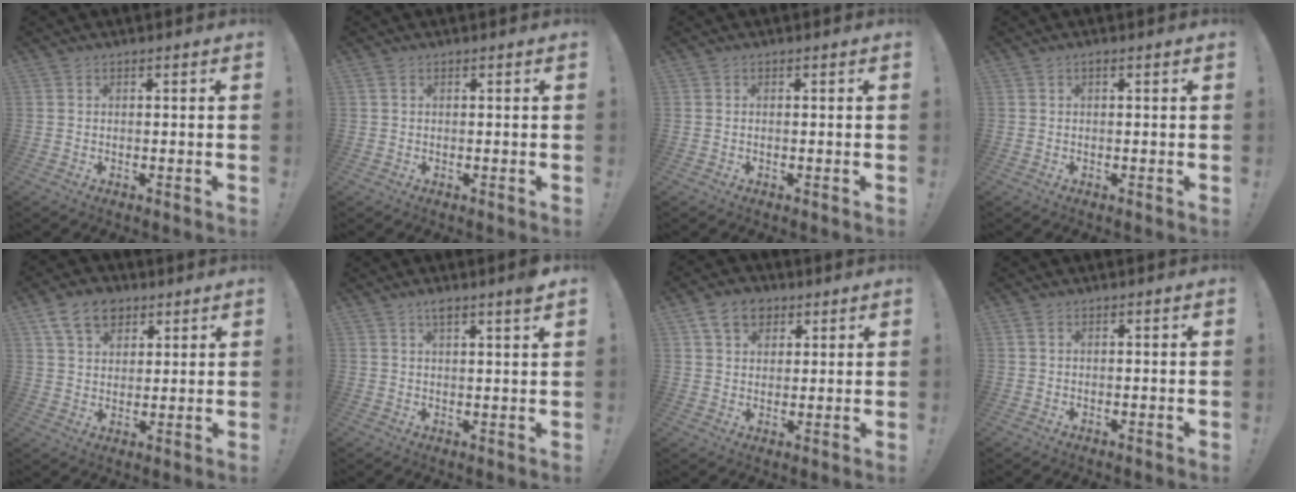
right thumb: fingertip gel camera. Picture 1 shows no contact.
{"total": 0.8, "force": [0.4, 0.1, 0.7], "torque": [-0.016, 0.002, 0.008]}
{"total": 0.0}
{"total": 0.7, "force": [0.1, -0.1, 0.7], "torque": [-0.018, 0.003, 0.001]}
{"total": 11.4, "force": [6.4, 7.9, 5.0], "torque": [-0.075, -0.024, 0.123]}
{"total": 4.1, "force": [2.8, 0.2, 3.0], "torque": [-0.045, -0.013, 0.044]}
{"total": 9.2, "force": [4.8, 6.7, 4.1], "torque": [-0.060, -0.014, 0.093]}
{"total": 1.3, "force": [0.6, 0.3, 1.1], "torque": [-0.023, 0.002, 0.012]}